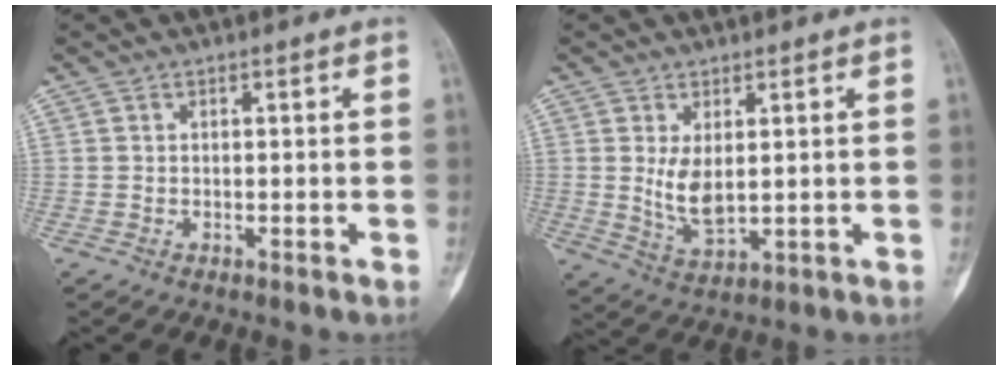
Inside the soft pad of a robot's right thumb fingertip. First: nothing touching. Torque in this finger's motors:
{"motor_torque": [1.19, 0.24, 0.30, -1.24, 0.13]}